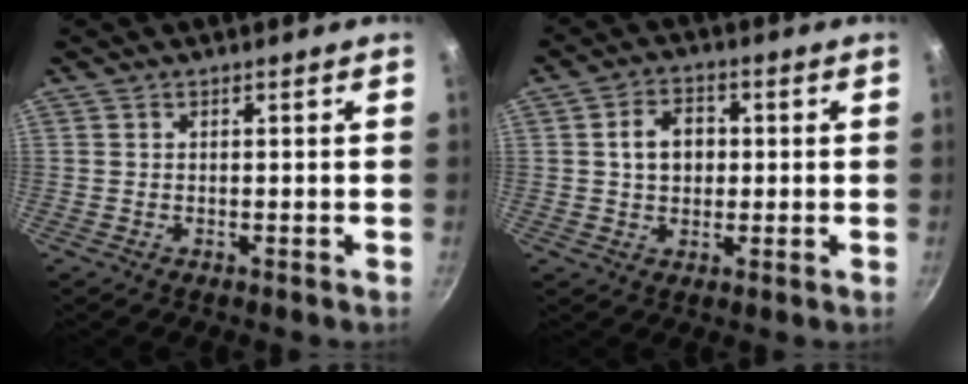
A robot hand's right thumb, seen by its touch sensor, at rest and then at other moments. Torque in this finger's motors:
{"motor_torque": [-0.43, 0.54, 0.19, -0.06, 0.04]}